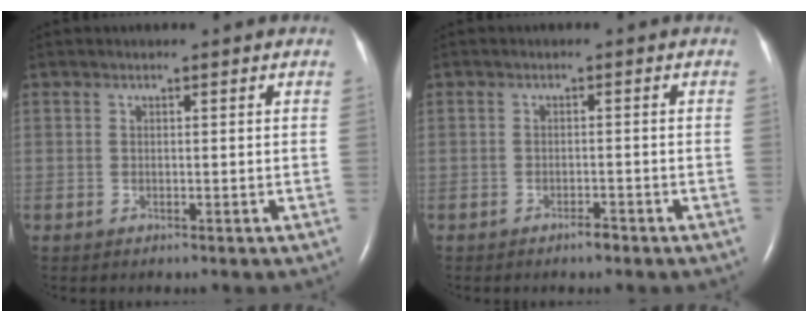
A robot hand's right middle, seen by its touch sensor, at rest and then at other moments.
{"total": 1.4, "force": [-1.2, 0.3, 0.8], "torque": [-0.014, 0.000, -0.017]}